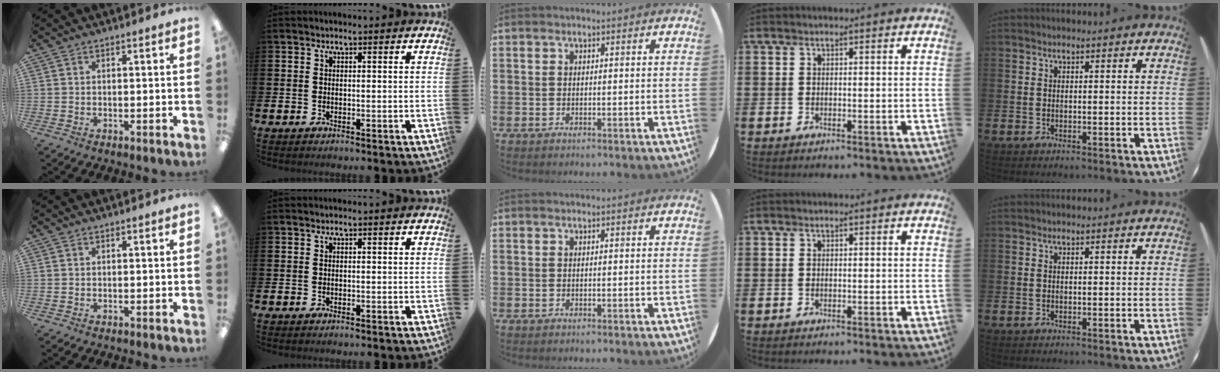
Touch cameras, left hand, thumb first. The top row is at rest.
{}